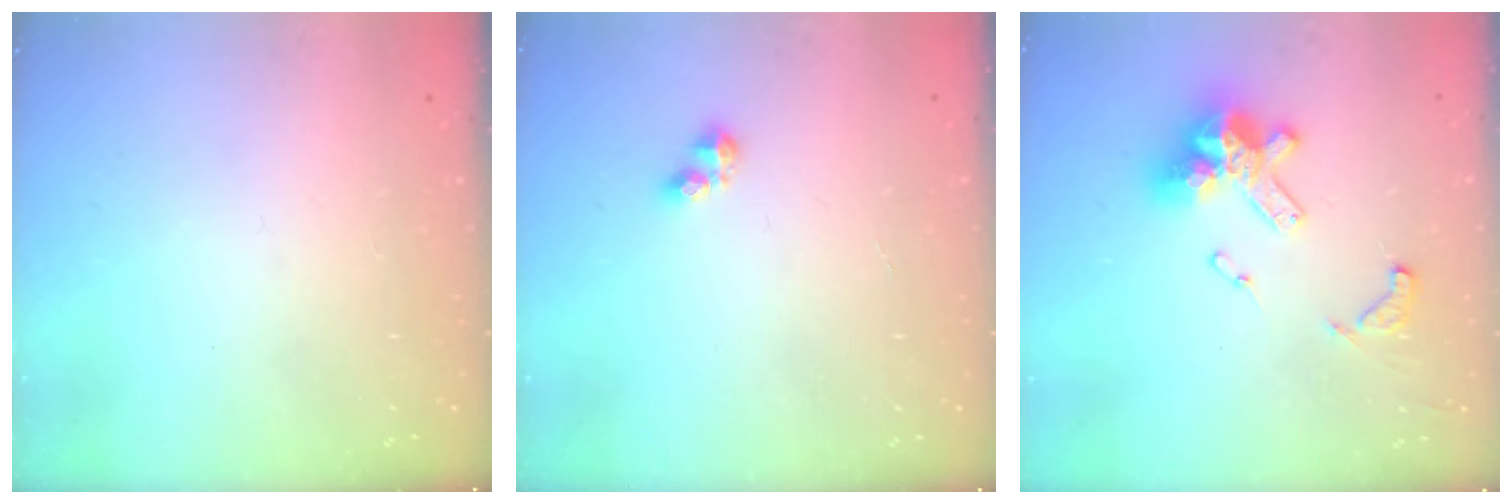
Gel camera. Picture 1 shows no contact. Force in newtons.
{"total": 2.8, "press": 2.8, "slide": 0.4}
{"total": 14.3, "press": 14.2, "slide": 1.6}